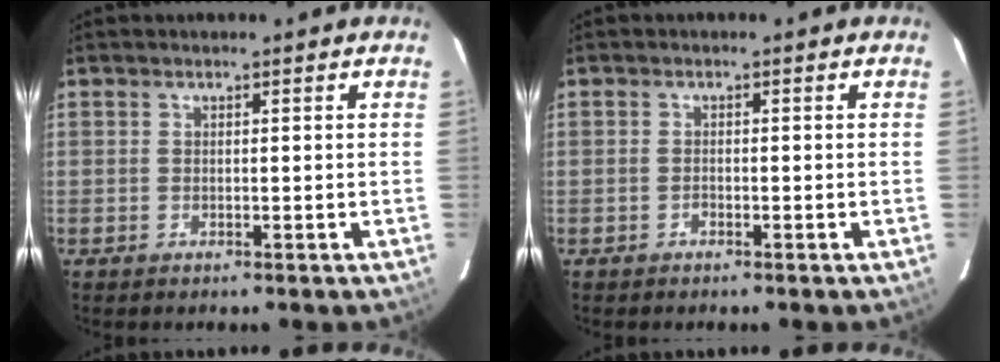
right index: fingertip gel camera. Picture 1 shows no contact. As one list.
[{"total": 0.7, "force": [-0.6, 0.3, 0.1], "torque": [-0.003, 0.003, -0.011]}]